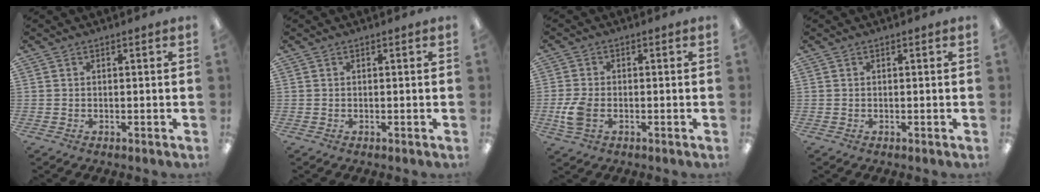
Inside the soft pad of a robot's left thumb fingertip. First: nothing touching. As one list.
[{"total": 0.0}, {"total": 6.2, "force": [-1.6, 3.8, 4.6], "torque": [-0.098, -0.004, -0.032]}, {"total": 0.0}]